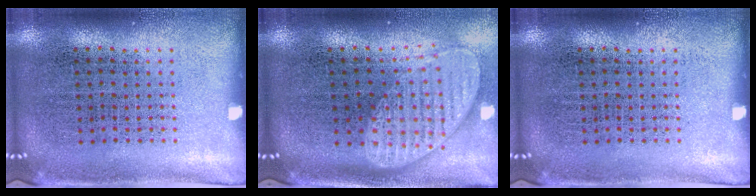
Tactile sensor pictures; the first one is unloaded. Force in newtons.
{"total": 2.0, "press": 1.5, "slide": 1.3}
{"total": 0.0}